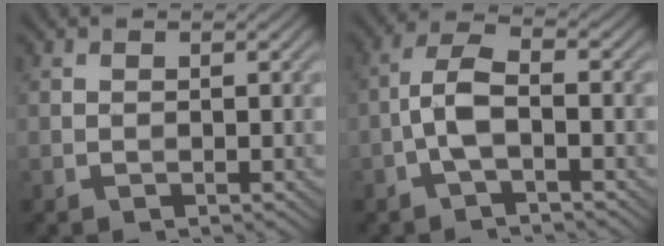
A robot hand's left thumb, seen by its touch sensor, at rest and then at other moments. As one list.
[{"total": 4.6, "force": [-1.5, 1.6, 4.1], "torque": [-0.089, 0.011, -0.041]}]